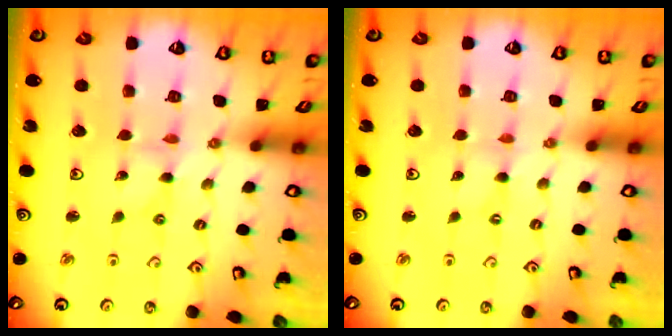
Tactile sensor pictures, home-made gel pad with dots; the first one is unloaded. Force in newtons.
{"total": 0.0}